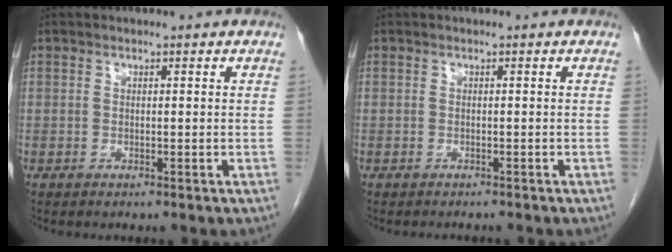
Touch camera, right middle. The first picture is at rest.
{"total": 1.6, "force": [-1.6, 0.3, 0.4], "torque": [-0.013, -0.006, -0.017]}